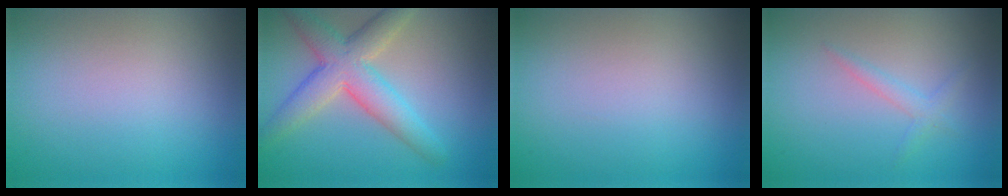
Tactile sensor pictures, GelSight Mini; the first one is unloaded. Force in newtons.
{"total": 6.0, "press": 6.0, "slide": 0.2}
{"total": 0.0}
{"total": 1.3, "press": 1.3, "slide": 0.1}